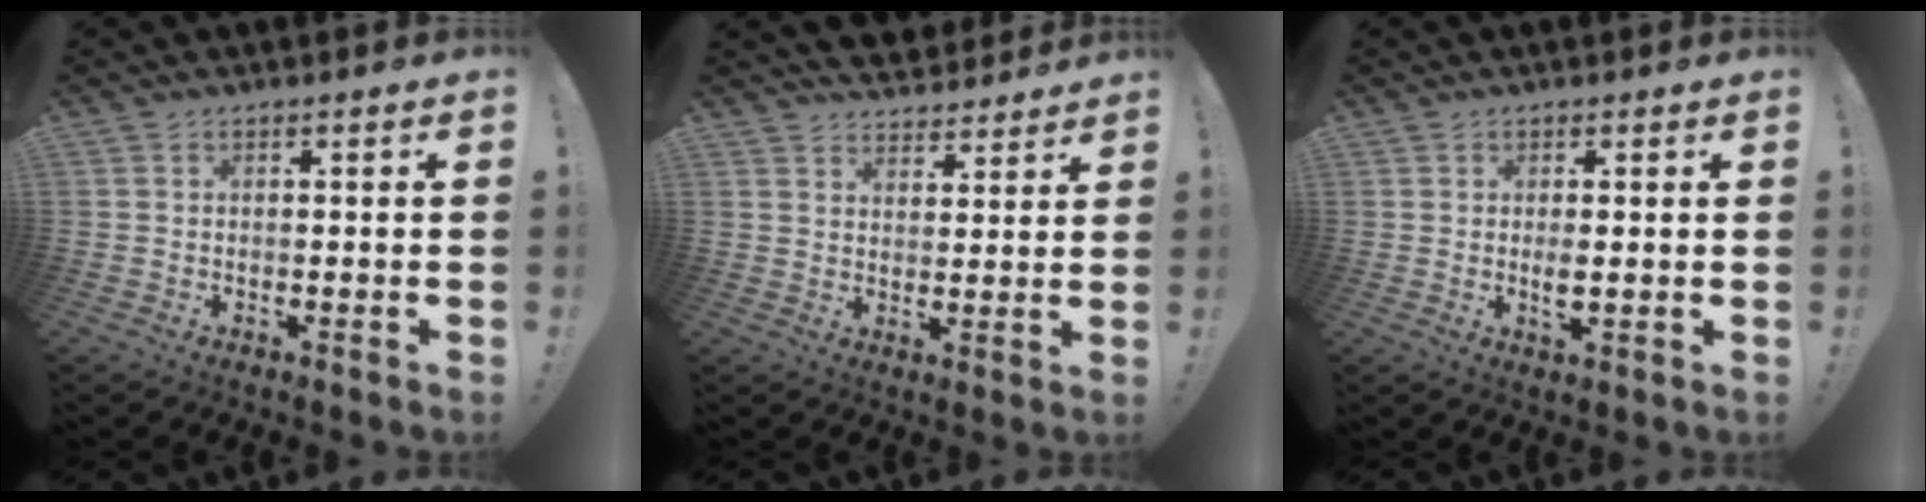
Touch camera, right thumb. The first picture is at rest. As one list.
[{"total": 5.2, "force": [4.6, 2.3, 0.5], "torque": [-0.004, -0.044, 0.085]}, {"total": 2.5, "force": [0.5, 1.7, 1.8], "torque": [-0.019, -0.005, 0.008]}]